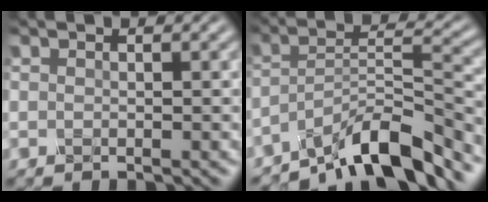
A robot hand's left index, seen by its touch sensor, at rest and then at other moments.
{"total": 8.5, "force": [-6.8, 1.5, 4.8], "torque": [-0.070, 0.007, -0.124]}